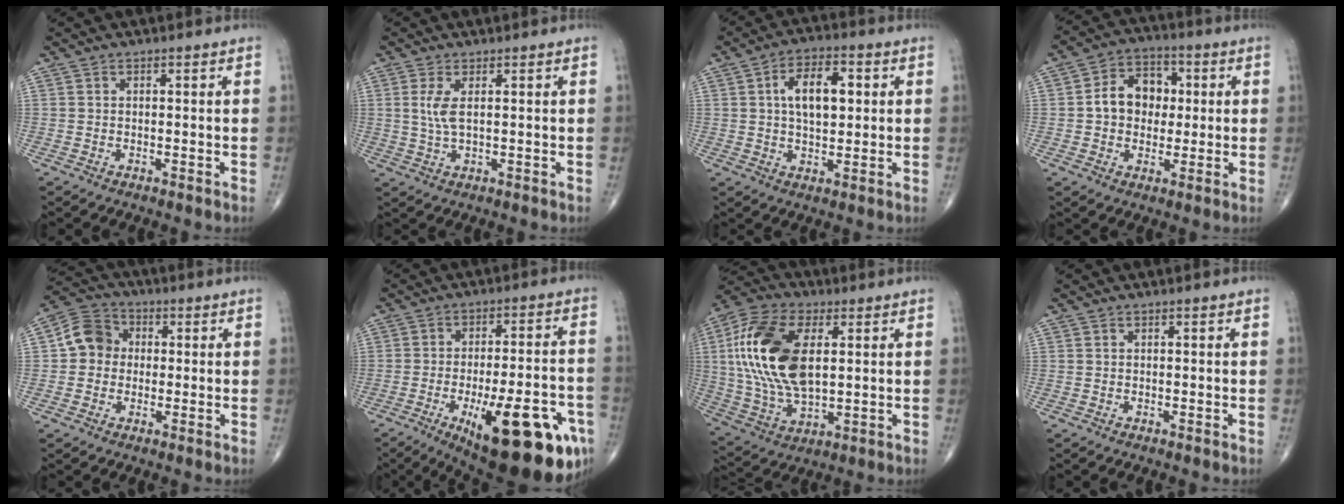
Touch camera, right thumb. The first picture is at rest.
{"total": 2.5, "force": [0.6, 1.1, 2.1], "torque": [-0.048, 0.001, 0.016]}
{"total": 9.8, "force": [2.0, 5.0, 8.1], "torque": [-0.119, 0.007, 0.031]}
{"total": 10.1, "force": [0.7, 7.9, 6.2], "torque": [-0.064, 0.020, 0.004]}
{"total": 7.8, "force": [0.4, 6.9, 3.6], "torque": [-0.046, 0.019, -0.008]}
{"total": 25.0, "force": [-10.8, 8.3, 21.0], "torque": [-0.232, 0.030, -0.138]}
{"total": 20.9, "force": [3.8, 11.0, 17.4], "torque": [-0.355, -0.006, 0.067]}
{"total": 0.0}